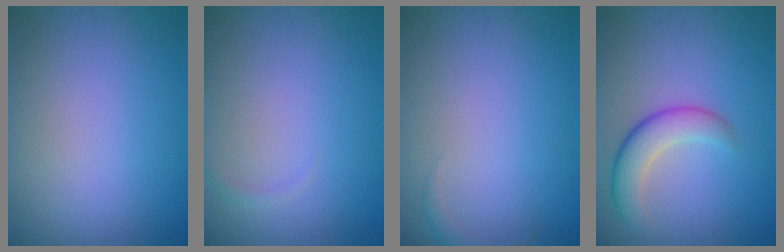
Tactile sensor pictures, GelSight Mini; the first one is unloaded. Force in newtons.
{"total": 0.6, "press": 0.6, "slide": 0.0}
{"total": 0.9, "press": 0.9, "slide": 0.1}
{"total": 3.8, "press": 3.8, "slide": 0.2}